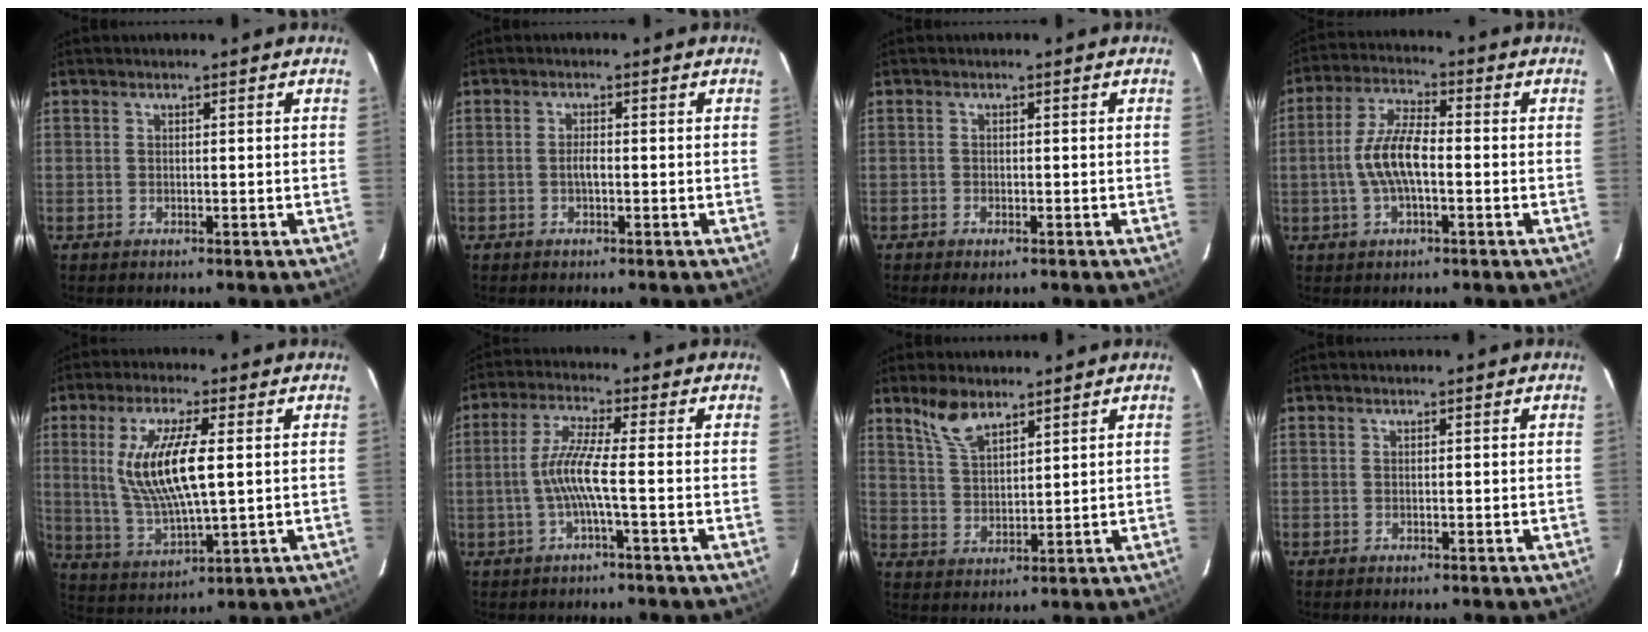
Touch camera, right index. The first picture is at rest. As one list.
[{"total": 1.7, "force": [-0.4, 0.5, 1.5], "torque": [-0.031, 0.002, -0.009]}, {"total": 1.7, "force": [-1.1, 1.0, 0.8], "torque": [-0.019, -0.004, -0.020]}, {"total": 8.7, "force": [-1.5, 3.0, 8.1], "torque": [-0.165, 0.009, -0.029]}, {"total": 13.3, "force": [2.0, 3.4, 12.7], "torque": [-0.250, -0.007, 0.048]}, {"total": 7.5, "force": [-1.9, -0.6, 7.2], "torque": [-0.157, 0.002, -0.033]}, {"total": 6.7, "force": [5.0, 2.6, 3.6], "torque": [-0.067, 0.008, 0.105]}, {"total": 0.0}]